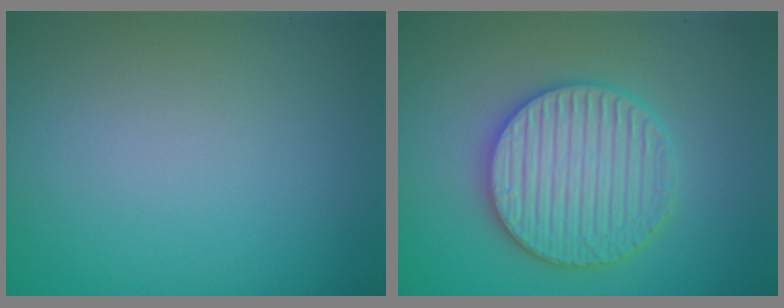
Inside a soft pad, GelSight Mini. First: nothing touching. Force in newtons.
{"total": 5.2, "press": 5.1, "slide": 1.1}